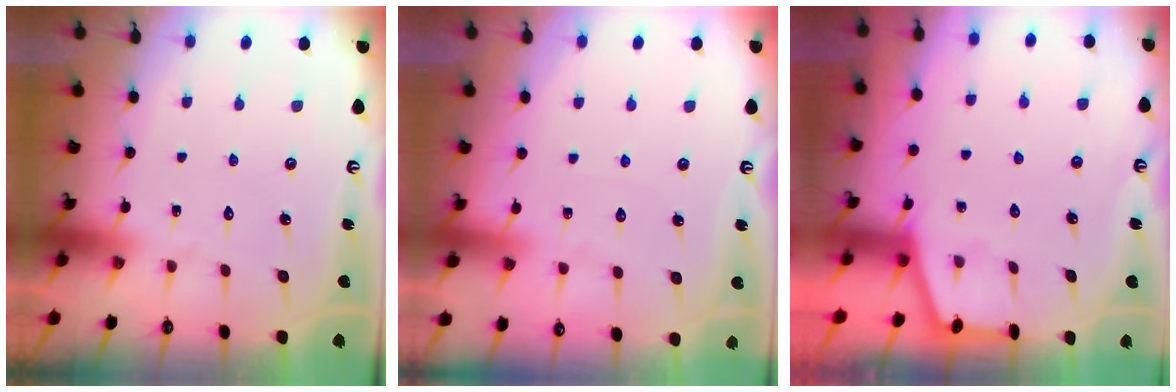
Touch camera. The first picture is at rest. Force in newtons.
{"total": 1.7, "press": 1.6, "slide": 0.3}
{"total": 1.5, "press": 1.5, "slide": 0.2}